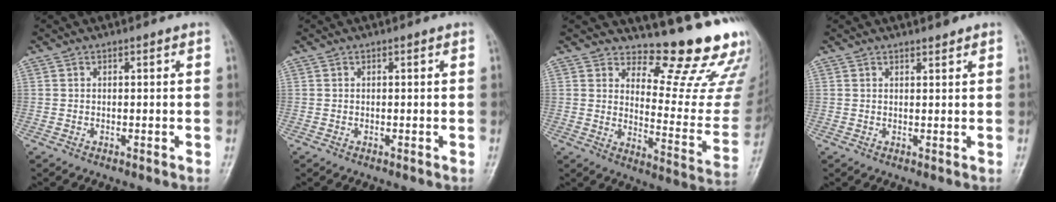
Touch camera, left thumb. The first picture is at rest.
{"total": 0.0}
{"total": 16.7, "force": [15.1, 3.0, 6.4], "torque": [-0.045, -0.175, 0.187]}
{"total": 1.4, "force": [1.3, 0.2, 0.5], "torque": [-0.004, -0.011, 0.021]}